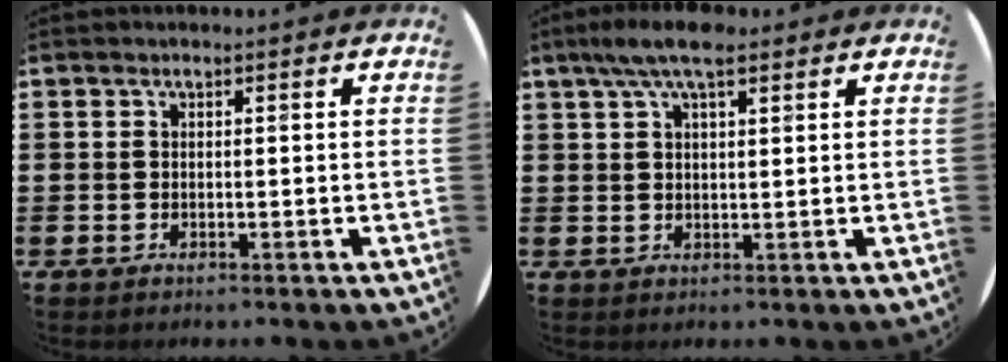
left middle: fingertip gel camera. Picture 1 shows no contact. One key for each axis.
{"total": 5.5, "fx": 3.7, "fy": 1.7, "fz": 3.7, "tx": -0.072, "ty": 0.006, "tz": 0.064}